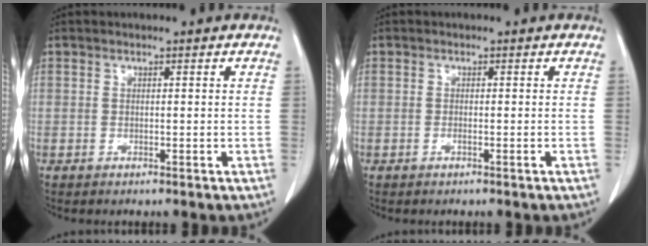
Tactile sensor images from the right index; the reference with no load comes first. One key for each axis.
{"total": 0.7, "fx": -0.4, "fy": 0.0, "fz": 0.6, "tx": -0.014, "ty": 0.000, "tz": -0.004}